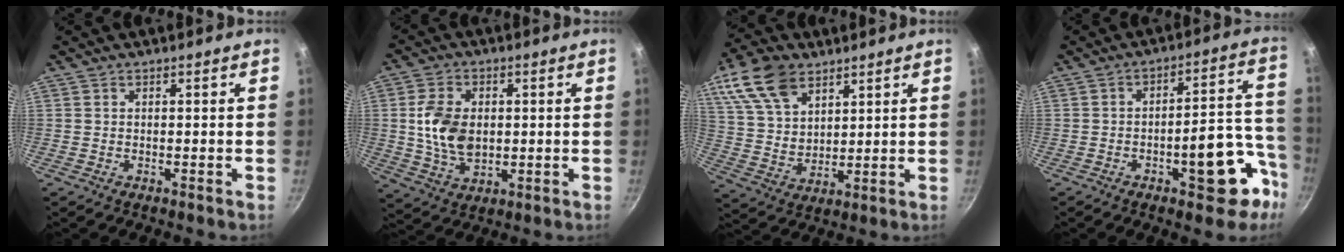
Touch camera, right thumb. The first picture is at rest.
{"total": 10.2, "force": [0.7, 6.9, 7.6], "torque": [-0.131, -0.005, 0.016]}
{"total": 14.8, "force": [8.1, 9.1, 8.3], "torque": [-0.148, -0.021, 0.162]}
{"total": 14.2, "force": [-6.1, 6.0, 11.3], "torque": [-0.097, 0.062, -0.076]}